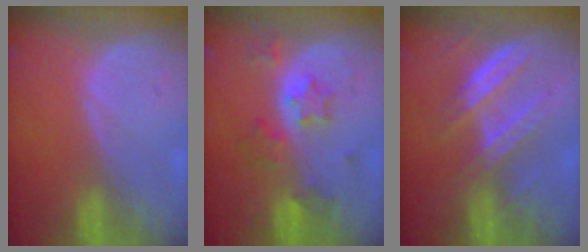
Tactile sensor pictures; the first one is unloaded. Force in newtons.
{"total": 5.7, "press": 5.4, "slide": 1.8}
{"total": 6.8, "press": 6.4, "slide": 2.3}